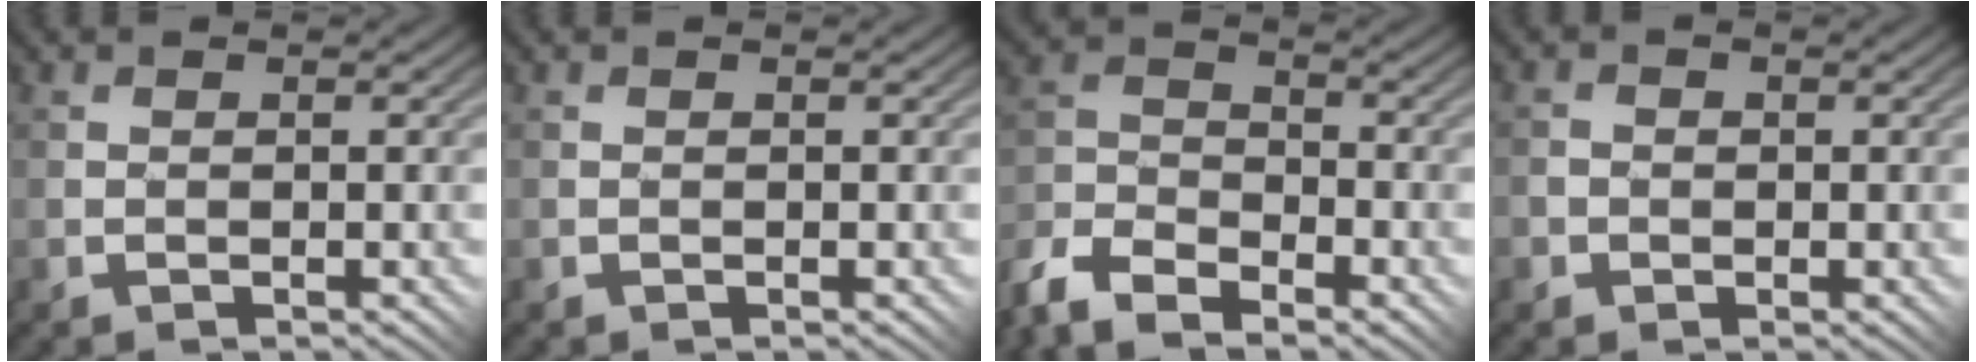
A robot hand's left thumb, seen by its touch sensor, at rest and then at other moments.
{"total": 0.0}
{"total": 10.2, "force": [-7.7, 4.5, 4.9], "torque": [-0.113, -0.015, -0.154]}
{"total": 2.3, "force": [-0.7, 2.2, 0.2], "torque": [0.001, 0.005, -0.021]}